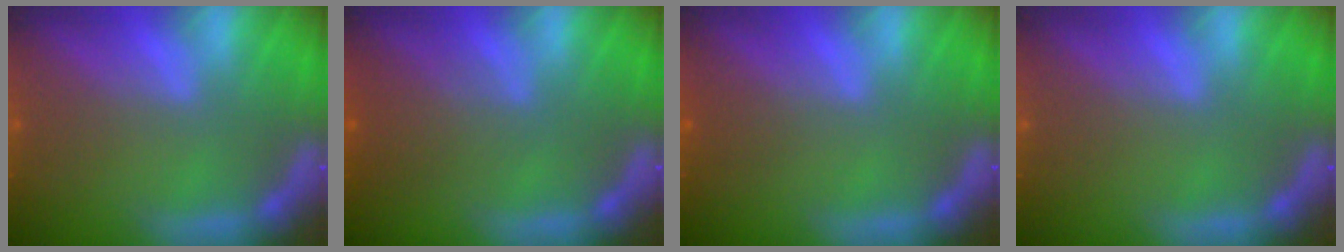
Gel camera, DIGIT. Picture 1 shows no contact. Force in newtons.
{"total": 3.1}
{"total": 1.0}
{"total": 0.0}